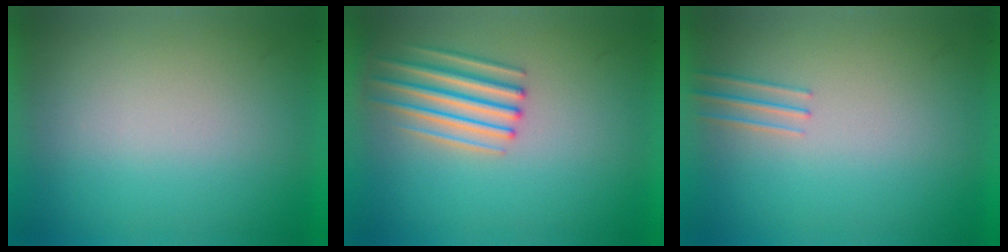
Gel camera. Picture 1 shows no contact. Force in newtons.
{"total": 1.6}
{"total": 1.0}